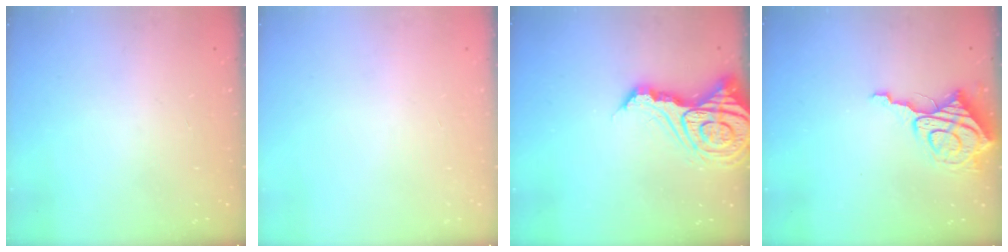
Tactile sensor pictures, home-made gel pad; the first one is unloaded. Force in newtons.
{"total": 0.0}
{"total": 16.3, "press": 16.2, "slide": 1.7}
{"total": 11.7, "press": 11.6, "slide": 1.4}